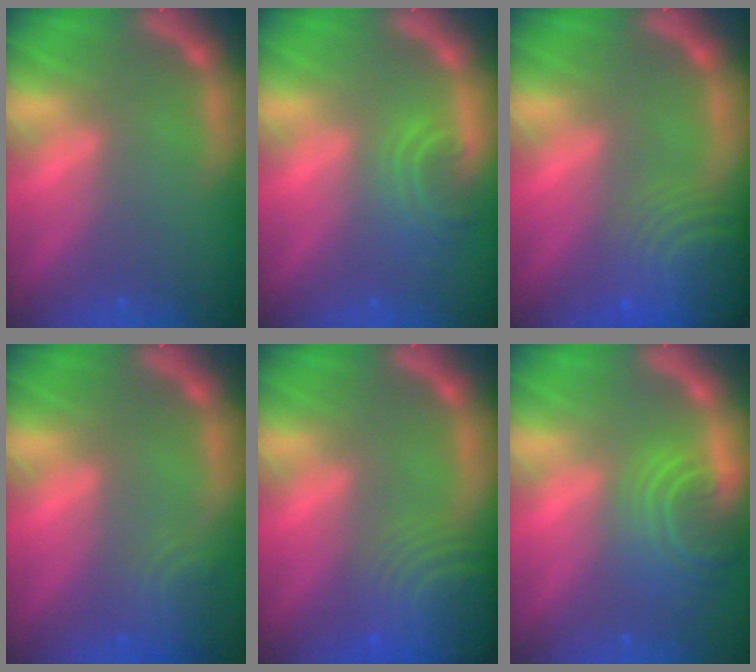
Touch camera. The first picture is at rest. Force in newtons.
{"total": 3.5}
{"total": 10.1}
{"total": 3.5}
{"total": 10.1}
{"total": 6.1}